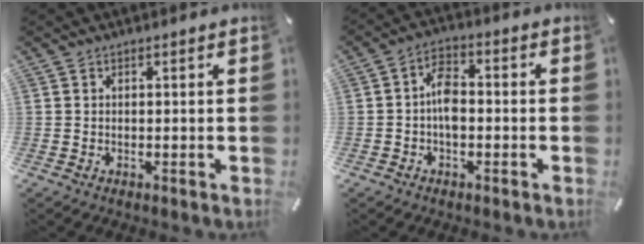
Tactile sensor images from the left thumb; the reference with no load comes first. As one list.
[{"total": 6.0, "force": [-1.1, 3.5, 4.8], "torque": [-0.095, 0.012, -0.022]}]